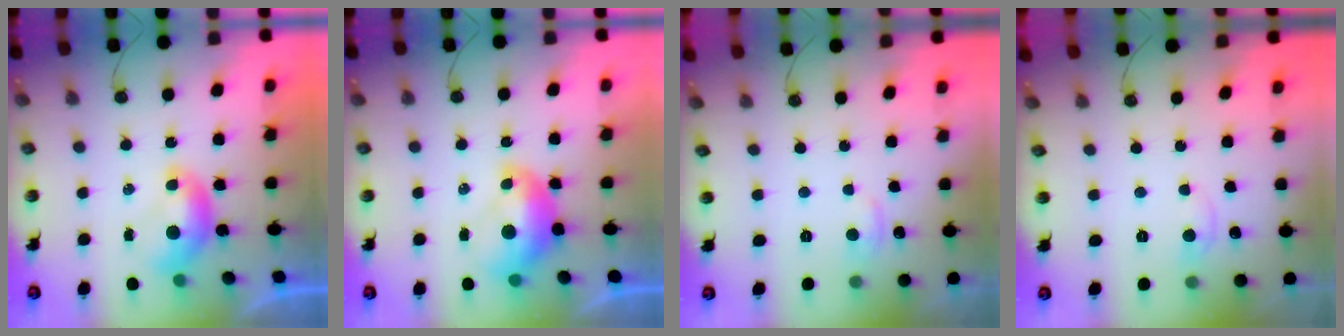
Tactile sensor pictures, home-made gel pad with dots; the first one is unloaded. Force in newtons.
{"total": 2.4, "press": 2.3, "slide": 0.7}
{"total": 1.2, "press": 0.8, "slide": 0.9}
{"total": 1.1, "press": 1.0, "slide": 0.5}